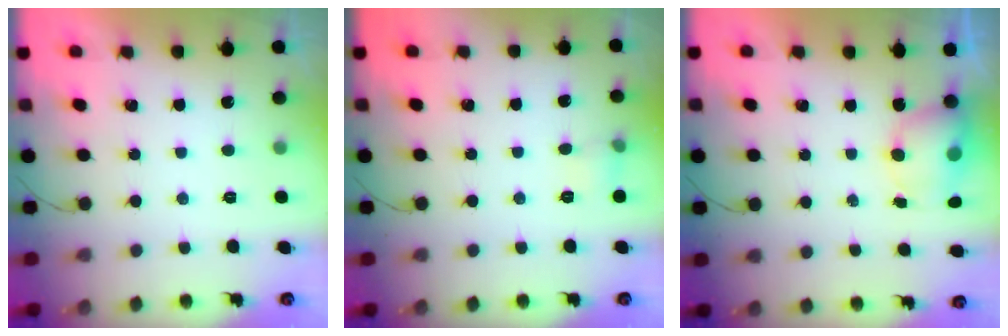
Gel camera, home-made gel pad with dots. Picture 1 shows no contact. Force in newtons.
{"total": 4.5, "press": 4.3, "slide": 1.4}
{"total": 5.8, "press": 5.7, "slide": 0.8}